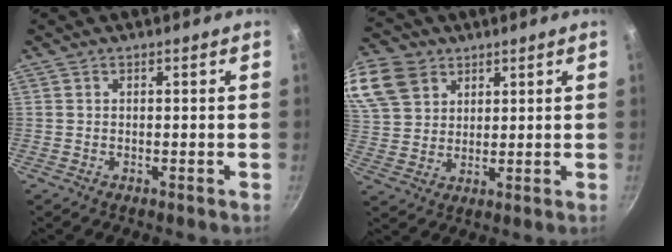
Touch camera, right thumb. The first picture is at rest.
{"total": 15.4, "force": [8.1, 11.3, 6.4], "torque": [-0.136, -0.001, 0.161]}